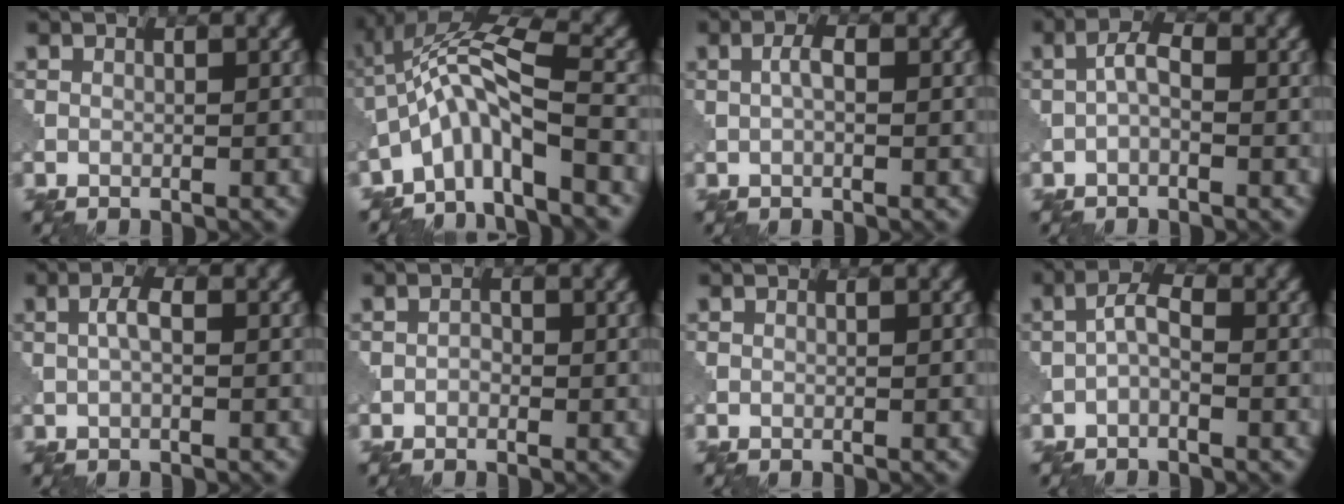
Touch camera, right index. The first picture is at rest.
{"total": 8.0, "force": [-3.8, 1.8, 6.8], "torque": [-0.129, 0.017, -0.077]}
{"total": 1.6, "force": [0.1, 0.6, 1.5], "torque": [-0.032, 0.006, -0.001]}
{"total": 2.2, "force": [-0.4, 0.9, 2.0], "torque": [-0.038, 0.010, -0.014]}
{"total": 1.8, "force": [0.1, 0.5, 1.7], "torque": [-0.036, 0.006, 0.000]}
{"total": 0.8, "force": [-0.3, 0.5, 0.4], "torque": [-0.007, 0.000, -0.008]}
{"total": 0.0}
{"total": 2.1, "force": [-0.7, 0.8, 1.9], "torque": [-0.038, 0.010, -0.021]}